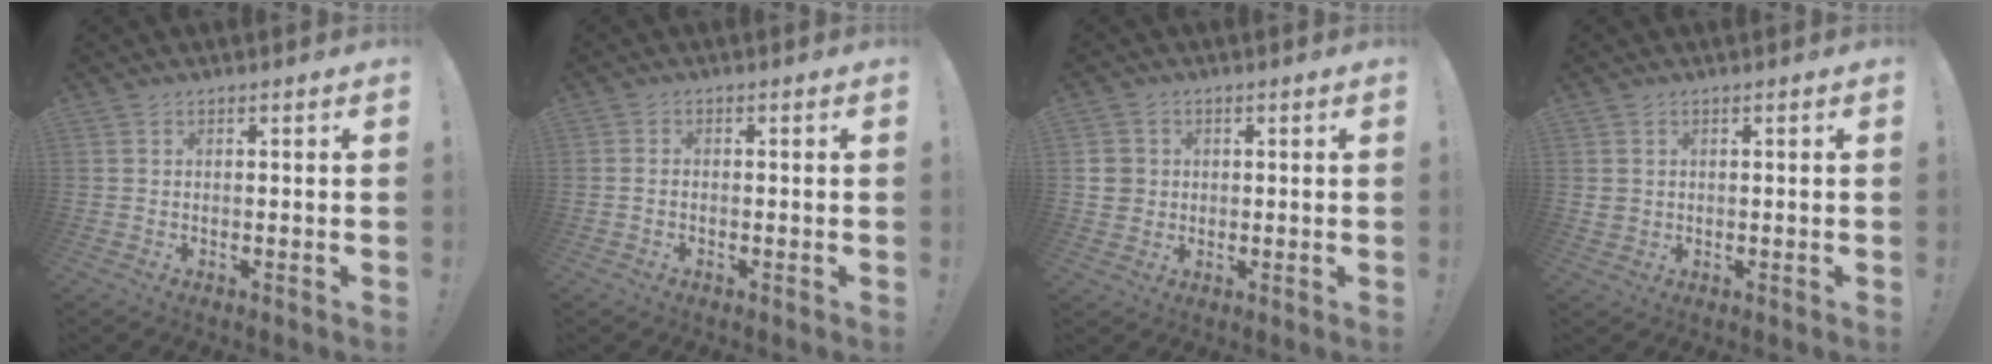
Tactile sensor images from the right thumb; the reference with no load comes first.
{"total": 0.8, "force": [-0.5, 0.4, 0.4], "torque": [-0.006, 0.003, -0.010]}
{"total": 5.1, "force": [0.8, 4.8, 1.4], "torque": [-0.026, 0.002, 0.018]}
{"total": 2.2, "force": [0.6, 1.9, 0.9], "torque": [-0.015, 0.004, 0.012]}